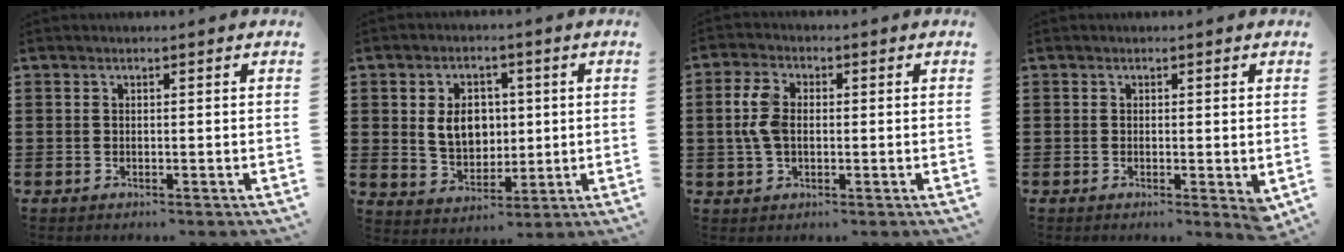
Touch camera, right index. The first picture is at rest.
{"total": 6.7, "force": [1.0, 5.1, 4.2], "torque": [-0.082, 0.010, 0.014]}
{"total": 5.5, "force": [0.1, 3.4, 4.3], "torque": [-0.110, 0.006, -0.005]}
{"total": 0.9, "force": [0.3, 0.2, 0.8], "torque": [-0.009, -0.002, 0.003]}